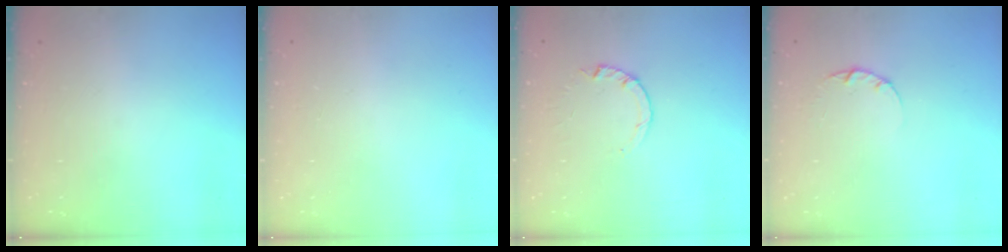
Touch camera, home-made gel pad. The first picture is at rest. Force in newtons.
{"total": 2.6, "press": 2.6, "slide": 0.2}
{"total": 1.0, "press": 0.9, "slide": 0.3}
{"total": 2.2, "press": 2.2, "slide": 0.3}